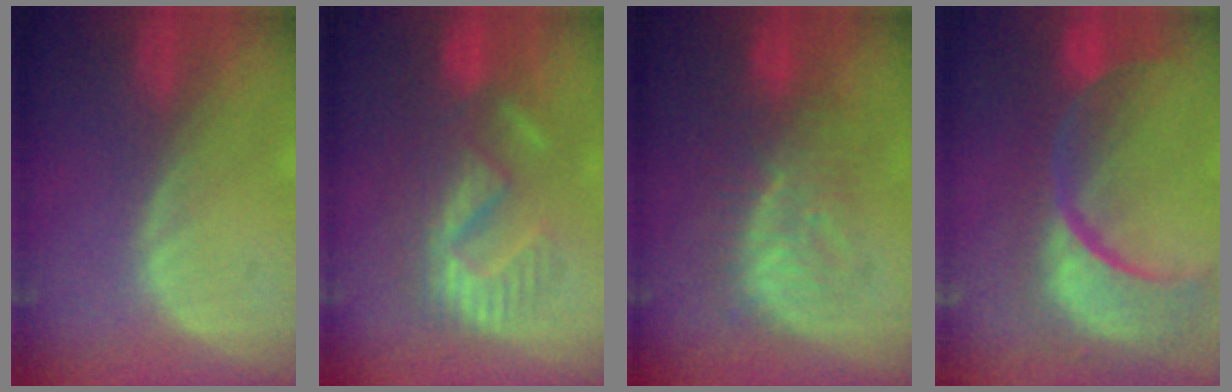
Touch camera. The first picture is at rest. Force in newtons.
{"total": 9.2, "press": 8.9, "slide": 2.1}
{"total": 7.9, "press": 7.8, "slide": 1.6}
{"total": 14.2, "press": 11.3, "slide": 8.7}